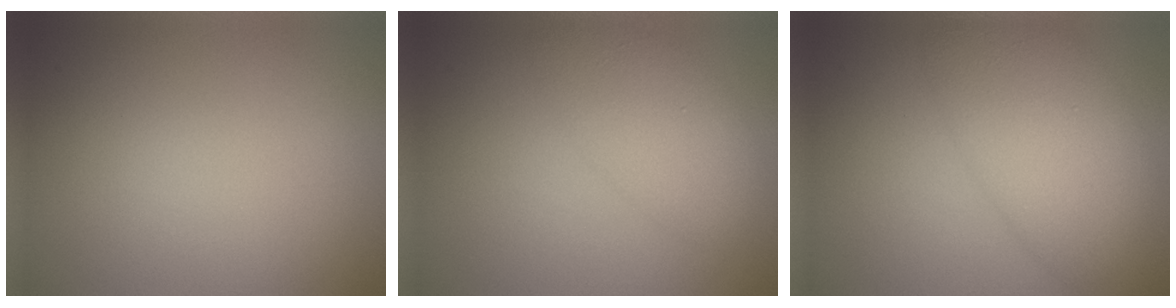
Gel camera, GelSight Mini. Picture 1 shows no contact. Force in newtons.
{"total": 3.8, "press": 3.8, "slide": 0.1}
{"total": 7.2, "press": 7.2, "slide": 0.3}